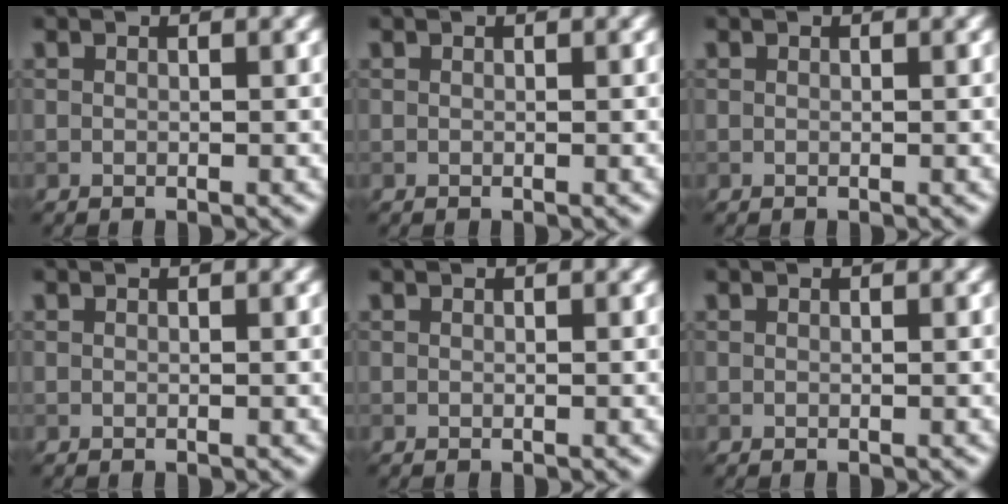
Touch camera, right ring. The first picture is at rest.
{"total": 0.0}
{"total": 0.0}
{"total": 0.0}
{"total": 0.0}
{"total": 0.0}